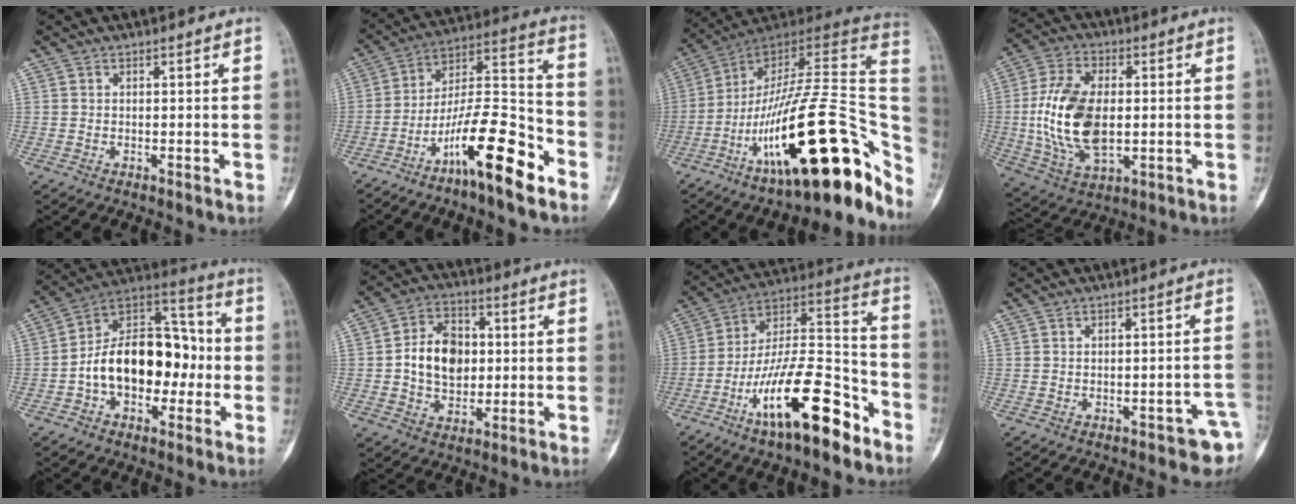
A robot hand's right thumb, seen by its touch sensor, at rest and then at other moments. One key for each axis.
{"total": 17.3, "fx": -9.9, "fy": 4.0, "fz": 13.6, "tx": -0.237, "ty": 0.081, "tz": -0.169}
{"total": 32.8, "fx": -12.1, "fy": 10.9, "fz": 28.5, "tx": -0.359, "ty": 0.067, "tz": -0.191}
{"total": 16.3, "fx": -0.3, "fy": 9.3, "fz": 13.4, "tx": -0.262, "ty": -0.001, "tz": 0.000}
{"total": 19.7, "fx": -2.6, "fy": 12.5, "fz": 15.0, "tx": -0.210, "ty": 0.055, "tz": -0.046}
{"total": 11.7, "fx": 0.4, "fy": 8.6, "fz": 7.9, "tx": -0.108, "ty": 0.014, "tz": 0.005}
{"total": 21.2, "fx": -12.0, "fy": 6.8, "fz": 16.2, "tx": -0.291, "ty": 0.081, "tz": -0.208}
{"total": 5.9, "fx": -3.2, "fy": 2.6, "fz": 4.3, "tx": -0.034, "ty": 0.025, "tz": -0.036}